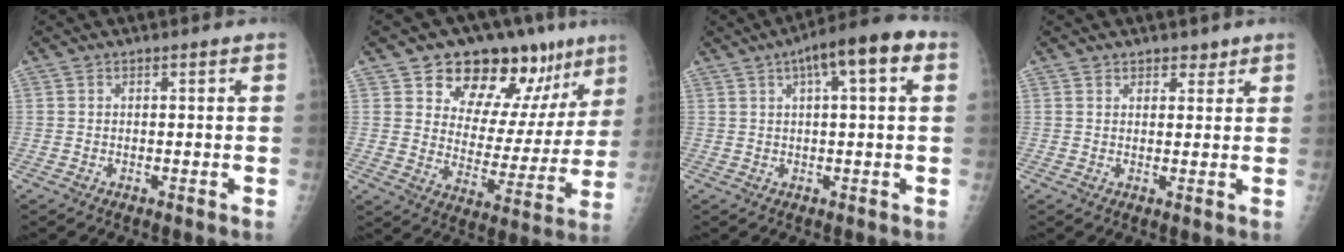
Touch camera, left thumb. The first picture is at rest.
{"total": 19.2, "force": [12.1, 9.9, 11.2], "torque": [-0.094, -0.055, 0.182]}
{"total": 10.3, "force": [4.0, 2.7, 9.1], "torque": [-0.133, 0.024, 0.052]}
{"total": 2.2, "force": [1.7, 1.3, 0.5], "torque": [0.013, -0.010, 0.021]}